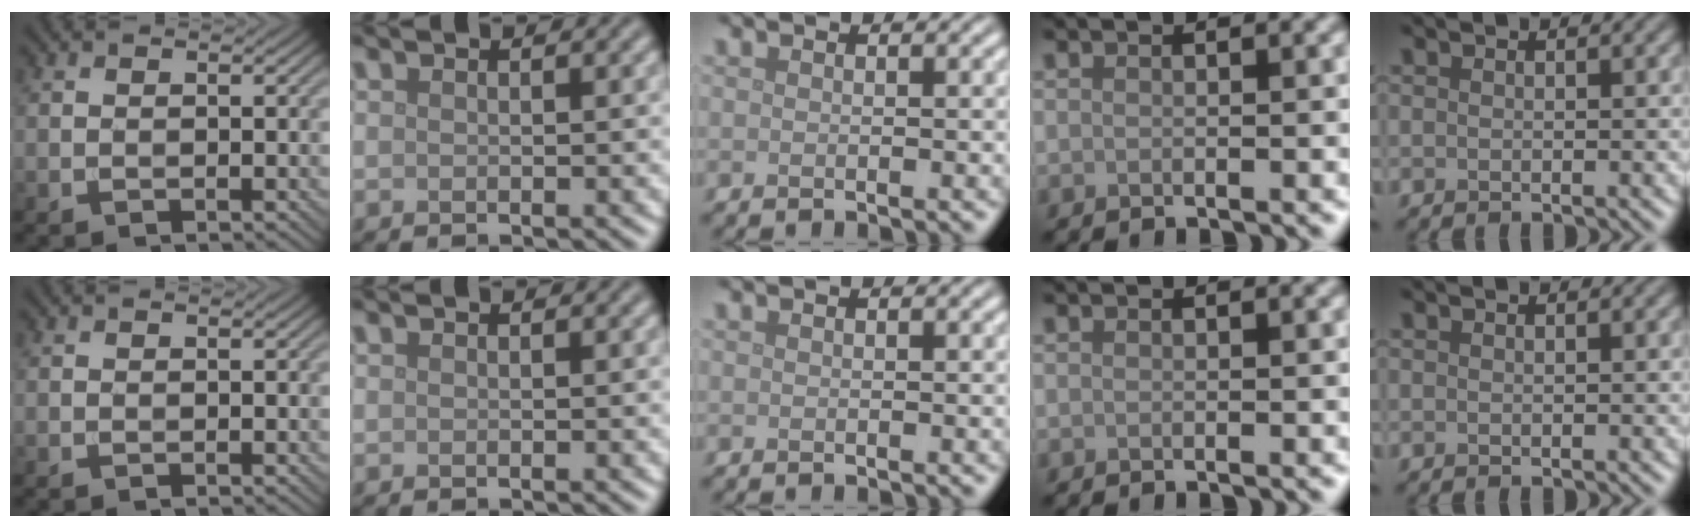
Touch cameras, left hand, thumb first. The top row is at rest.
{}